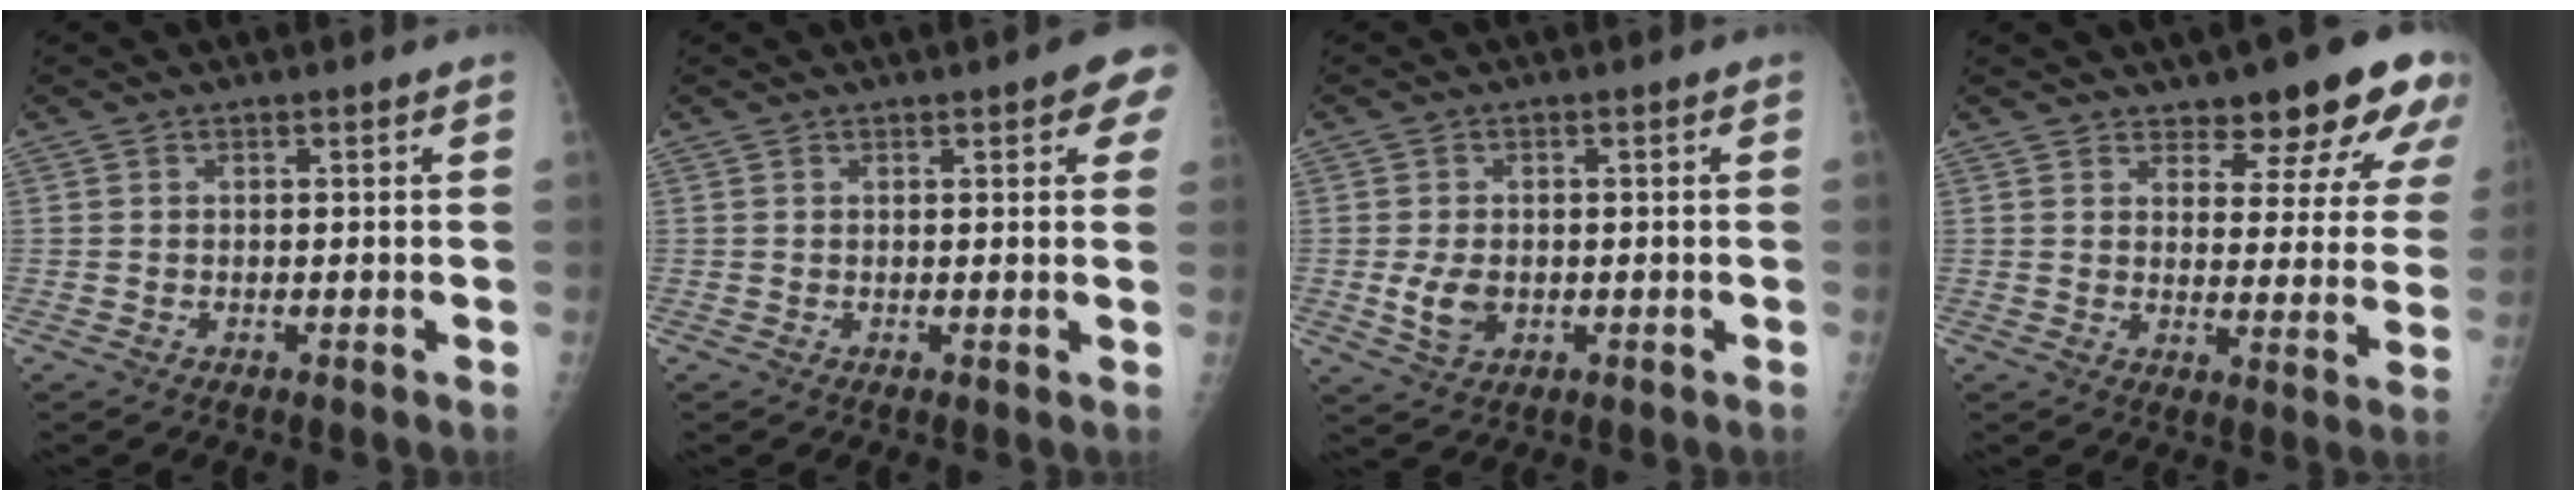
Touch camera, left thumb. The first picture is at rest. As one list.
[{"total": 5.3, "force": [2.4, 1.6, 4.4], "torque": [-0.035, -0.001, 0.022]}, {"total": 4.6, "force": [-0.6, 3.2, 3.3], "torque": [-0.056, -0.005, -0.004]}, {"total": 13.4, "force": [9.6, 4.9, 7.9], "torque": [-0.054, -0.057, 0.116]}]